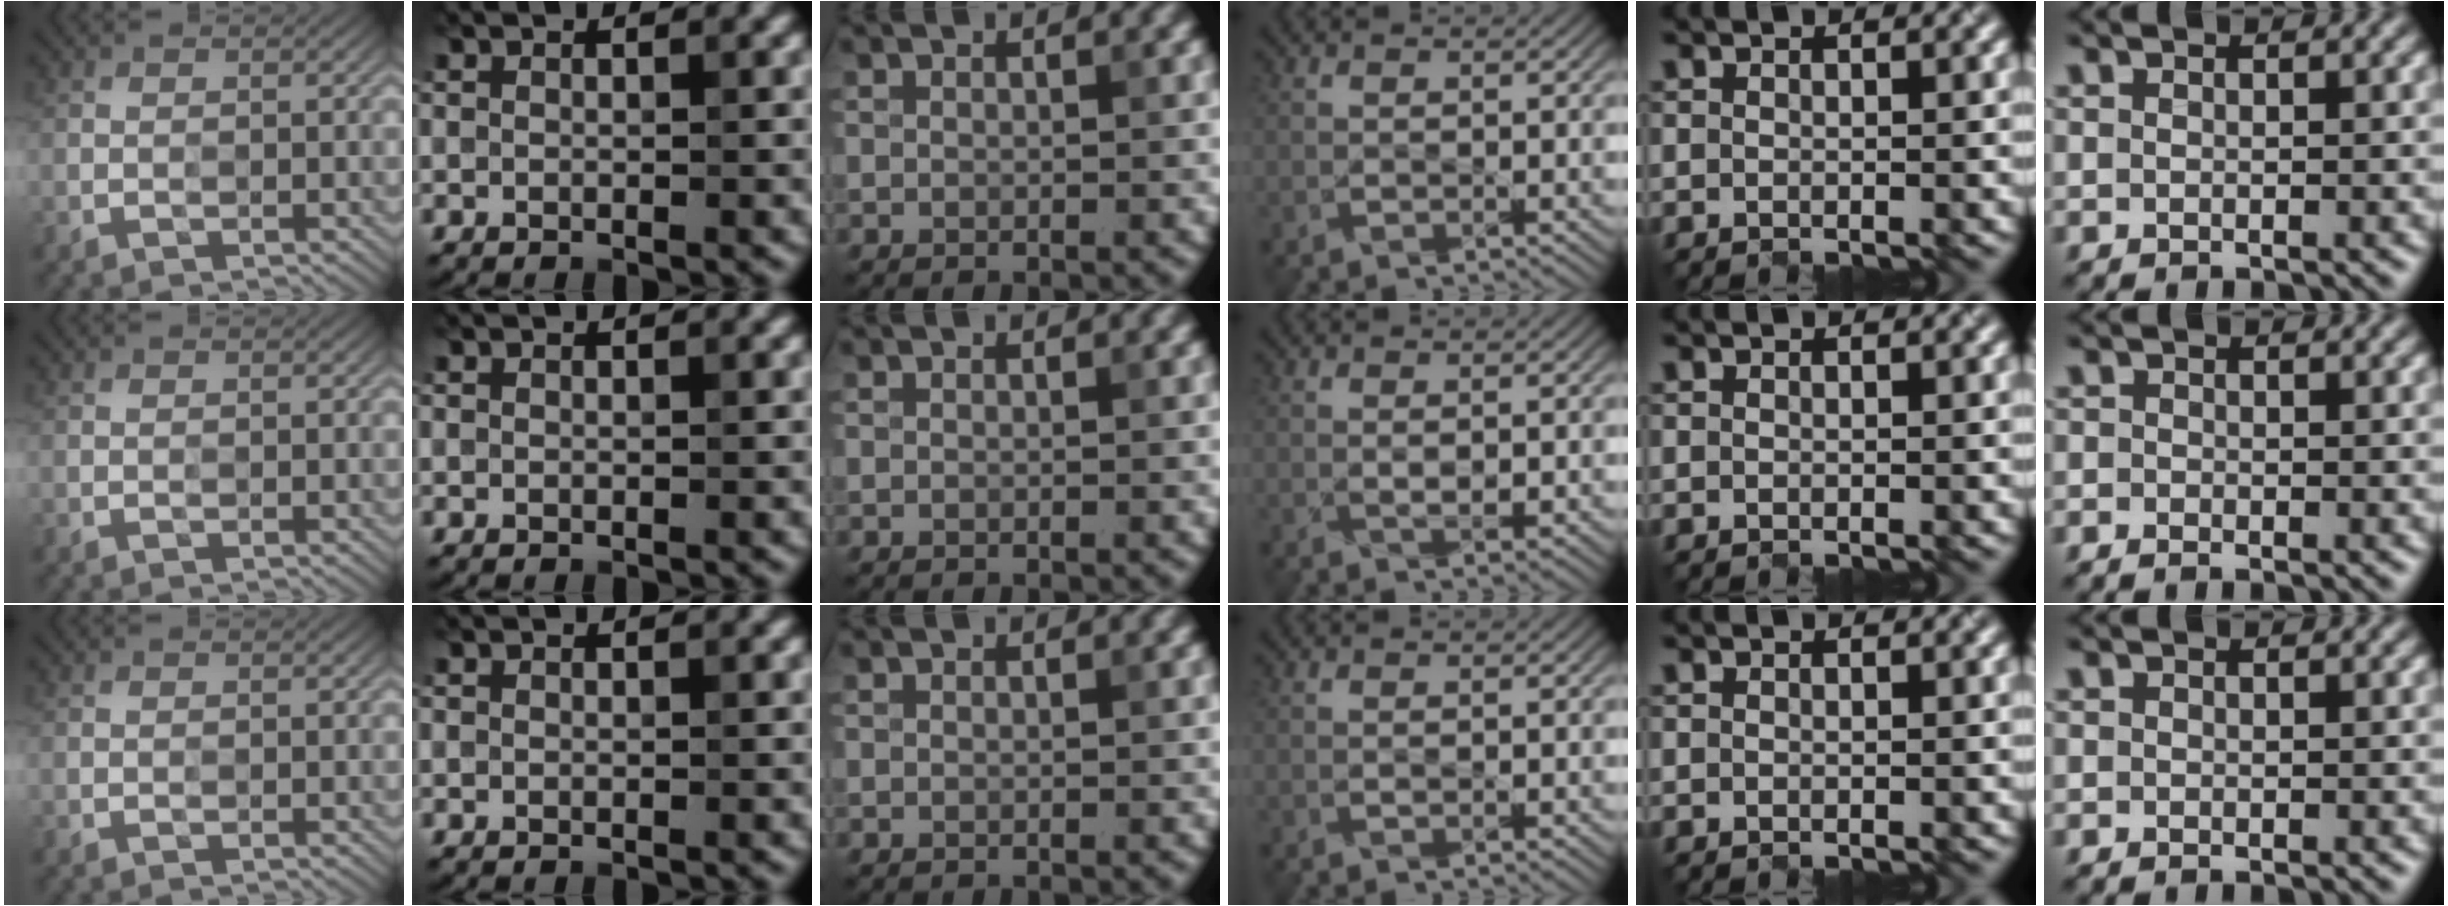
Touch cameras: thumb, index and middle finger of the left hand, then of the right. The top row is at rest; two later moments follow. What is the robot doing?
{"motion": "close", "object": "egg carton"}